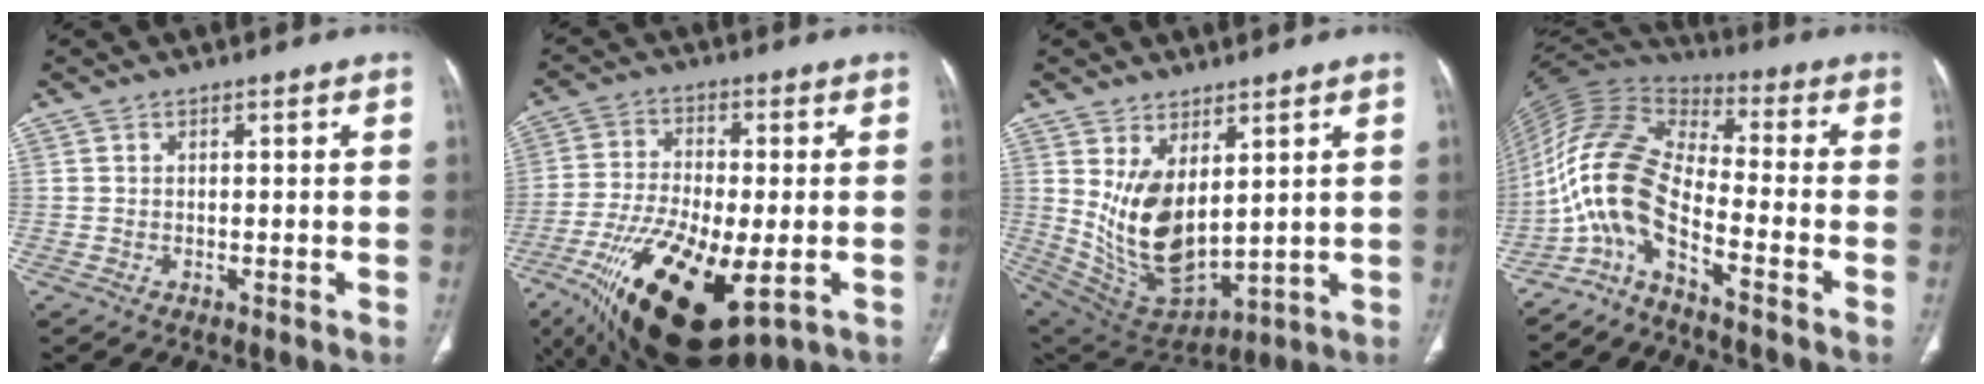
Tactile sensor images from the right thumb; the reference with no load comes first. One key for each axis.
{"total": 21.6, "fx": -8.1, "fy": 8.5, "fz": 18.1, "tx": -0.363, "ty": -0.020, "tz": -0.127}
{"total": 13.6, "fx": 3.5, "fy": 7.3, "fz": 11.0, "tx": -0.192, "ty": -0.030, "tz": 0.098}
{"total": 12.9, "fx": -6.7, "fy": 4.2, "fz": 10.2, "tx": -0.221, "ty": 0.070, "tz": -0.141}